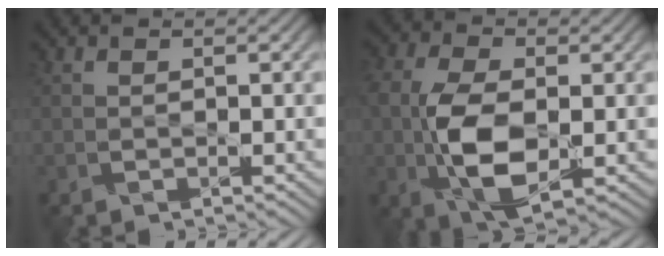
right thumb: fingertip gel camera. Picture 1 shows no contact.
{"total": 8.9, "force": [-1.3, 4.6, 7.6], "torque": [-0.170, -0.001, -0.025]}